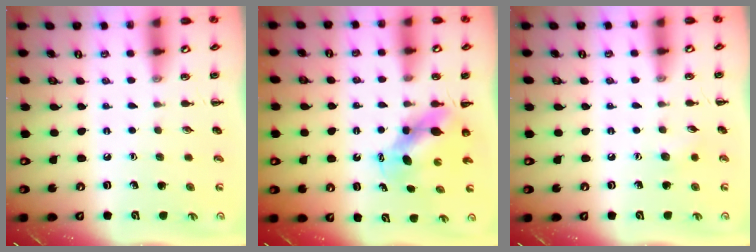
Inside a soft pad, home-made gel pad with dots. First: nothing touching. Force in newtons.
{"total": 7.2, "press": 7.1, "slide": 1.4}
{"total": 4.8, "press": 4.6, "slide": 1.0}